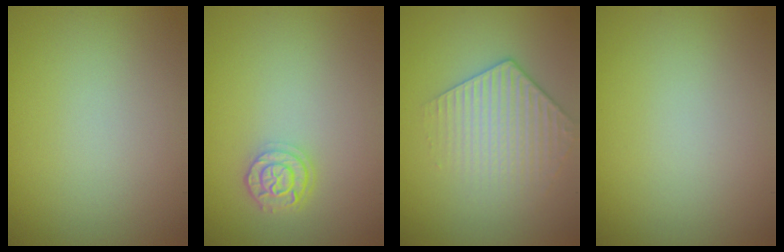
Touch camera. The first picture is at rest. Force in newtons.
{"total": 2.5, "press": 2.1, "slide": 1.4}
{"total": 3.1, "press": 3.0, "slide": 1.0}
{"total": 0.0}